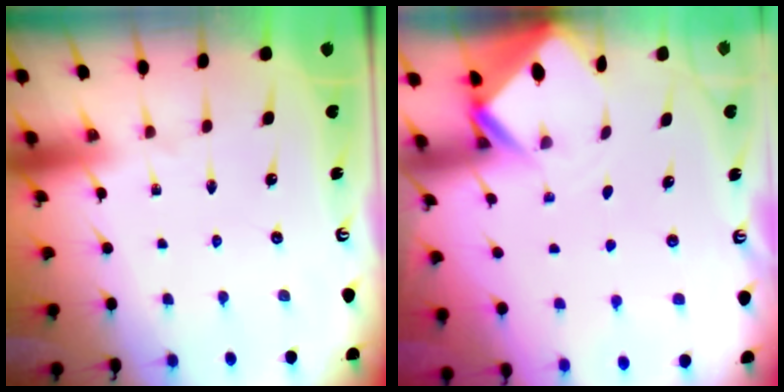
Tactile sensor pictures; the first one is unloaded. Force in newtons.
{"total": 2.8, "press": 2.8, "slide": 0.2}